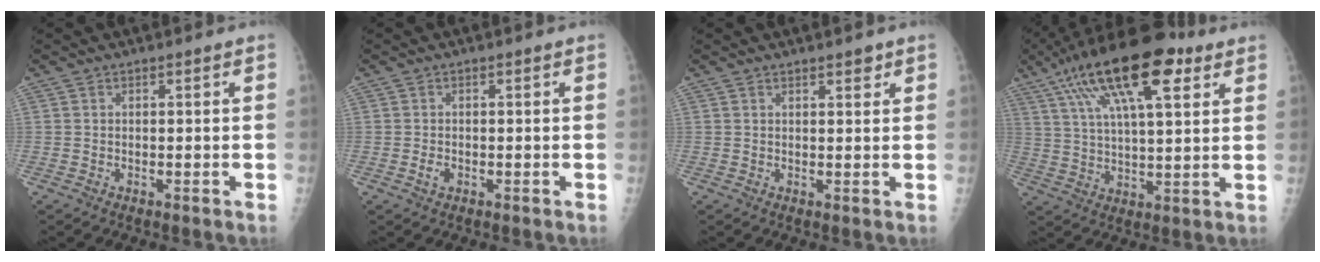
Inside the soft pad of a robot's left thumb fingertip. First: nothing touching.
{"total": 1.5, "force": [-0.5, 1.0, 1.0], "torque": [-0.017, 0.000, -0.009]}
{"total": 1.9, "force": [1.4, 0.7, 1.1], "torque": [-0.007, -0.007, 0.018]}
{"total": 20.5, "force": [10.1, 7.2, 16.3], "torque": [-0.276, -0.003, 0.168]}